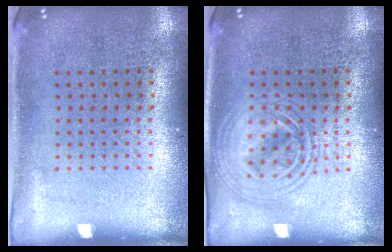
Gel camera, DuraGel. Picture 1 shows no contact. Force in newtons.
{"total": 2.9, "press": 2.9, "slide": 0.4}